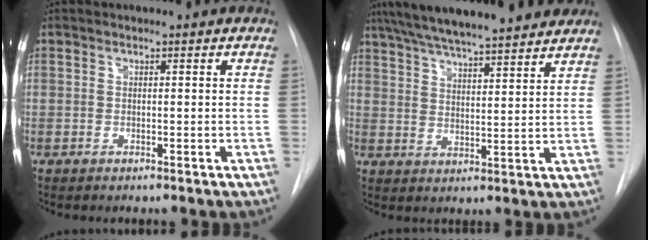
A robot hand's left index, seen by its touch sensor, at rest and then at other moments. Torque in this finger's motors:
{"motor_torque": [0.18, -1.04, 0.49, 0.21]}